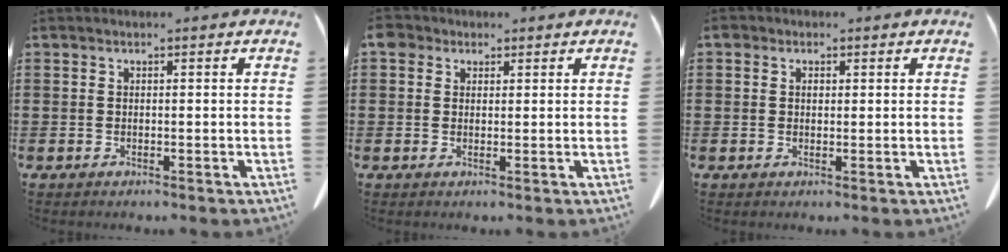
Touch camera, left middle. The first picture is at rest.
{"total": 2.2, "force": [1.4, 1.5, 0.7], "torque": [-0.021, 0.005, 0.027]}
{"total": 1.2, "force": [0.5, 0.9, 0.5], "torque": [-0.006, 0.001, 0.009]}